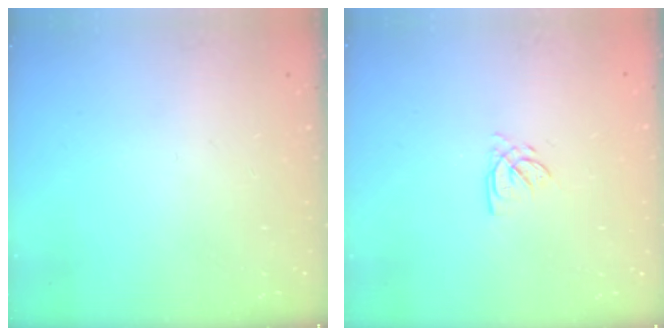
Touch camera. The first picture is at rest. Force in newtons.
{"total": 2.5, "press": 2.5, "slide": 0.3}